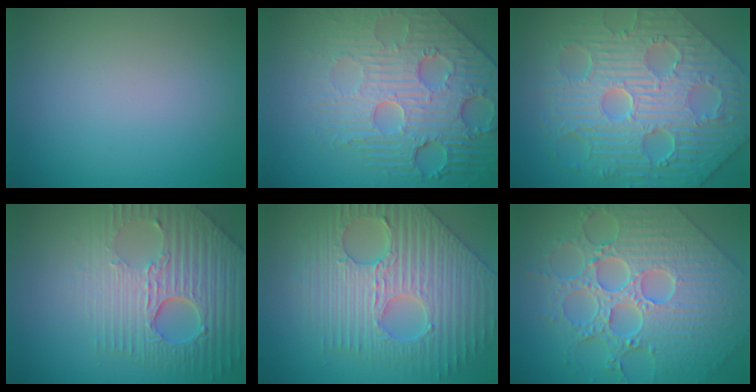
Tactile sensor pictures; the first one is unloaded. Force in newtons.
{"total": 8.4, "press": 5.9, "slide": 5.9}
{"total": 11.5, "press": 8.1, "slide": 8.1}
{"total": 8.7, "press": 5.9, "slide": 6.4}
{"total": 8.2, "press": 6.7, "slide": 4.6}
{"total": 9.4, "press": 7.1, "slide": 6.1}